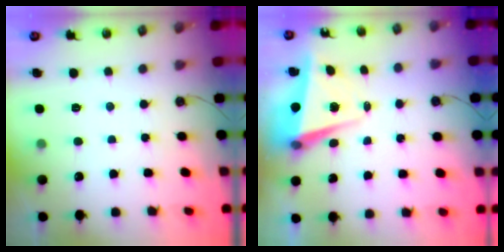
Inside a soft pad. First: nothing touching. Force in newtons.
{"total": 5.5, "press": 5.2, "slide": 2.0}